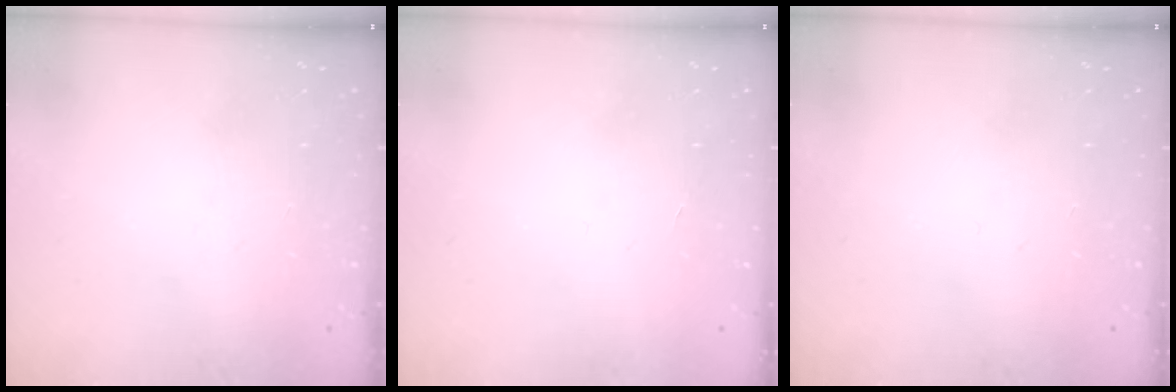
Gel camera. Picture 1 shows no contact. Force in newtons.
{"total": 1.8, "press": 1.8, "slide": 0.1}
{"total": 0.0}